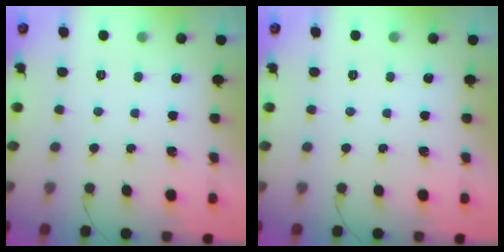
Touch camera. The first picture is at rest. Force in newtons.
{"total": 0.0}